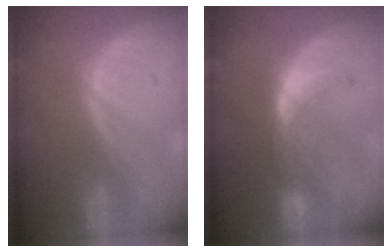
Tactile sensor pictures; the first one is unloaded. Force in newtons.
{"total": 7.0, "press": 6.8, "slide": 1.6}